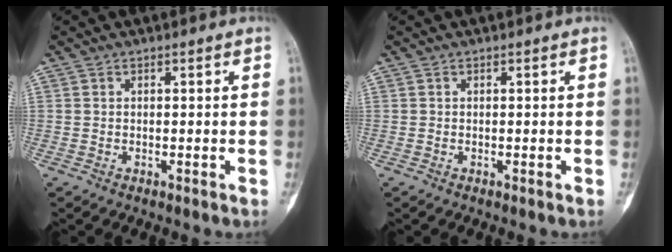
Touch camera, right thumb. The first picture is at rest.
{"total": 0.0}